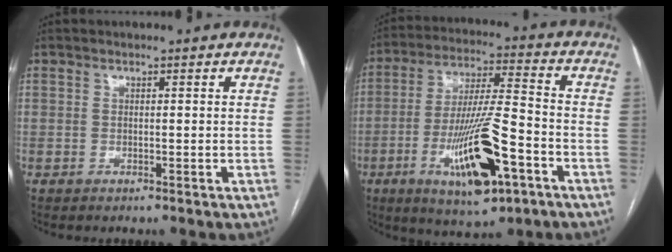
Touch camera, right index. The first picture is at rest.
{"total": 16.1, "force": [-6.5, 2.9, 14.4], "torque": [-0.270, -0.012, -0.101]}